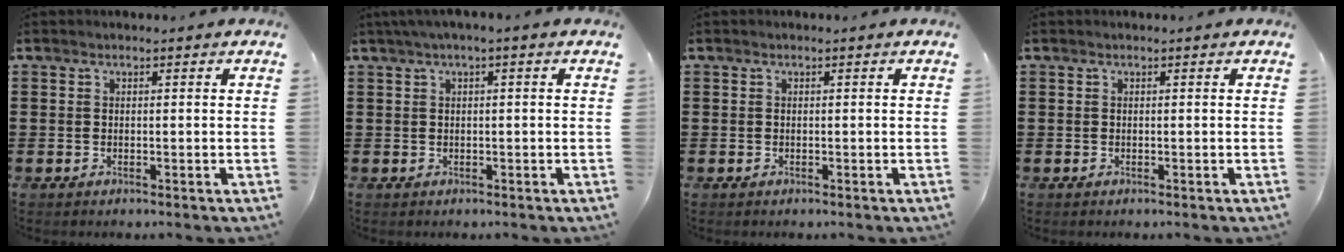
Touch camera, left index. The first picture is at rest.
{"total": 1.2, "force": [-0.2, 0.0, 1.2], "torque": [-0.020, -0.004, -0.003]}
{"total": 0.0}
{"total": 0.0}